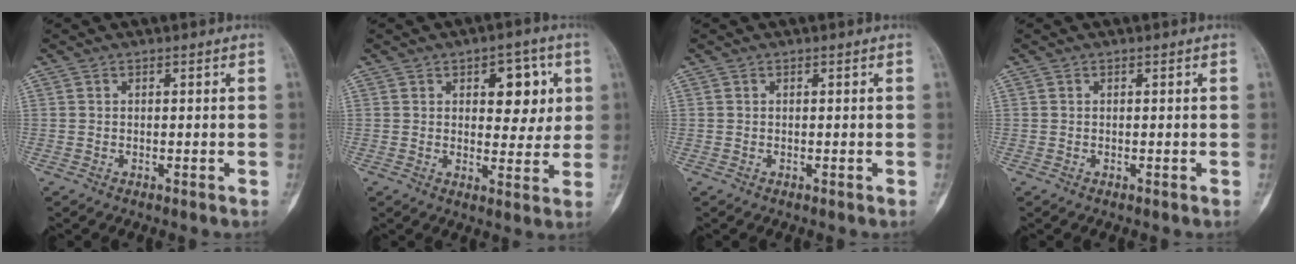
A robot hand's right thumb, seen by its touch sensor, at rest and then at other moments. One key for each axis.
{"total": 9.2, "fx": 3.0, "fy": 5.4, "fz": 6.9, "tx": -0.042, "ty": -0.007, "tz": 0.037}
{"total": 0.0}
{"total": 0.0}